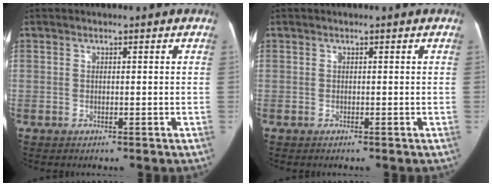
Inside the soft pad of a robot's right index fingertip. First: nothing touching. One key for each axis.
{"total": 0.0}